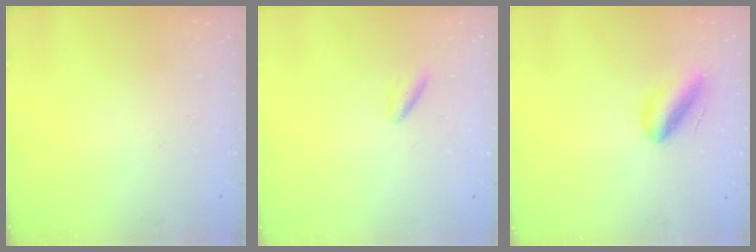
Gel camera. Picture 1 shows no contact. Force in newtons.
{"total": 2.9, "press": 2.7, "slide": 1.1}
{"total": 8.1, "press": 7.8, "slide": 2.4}